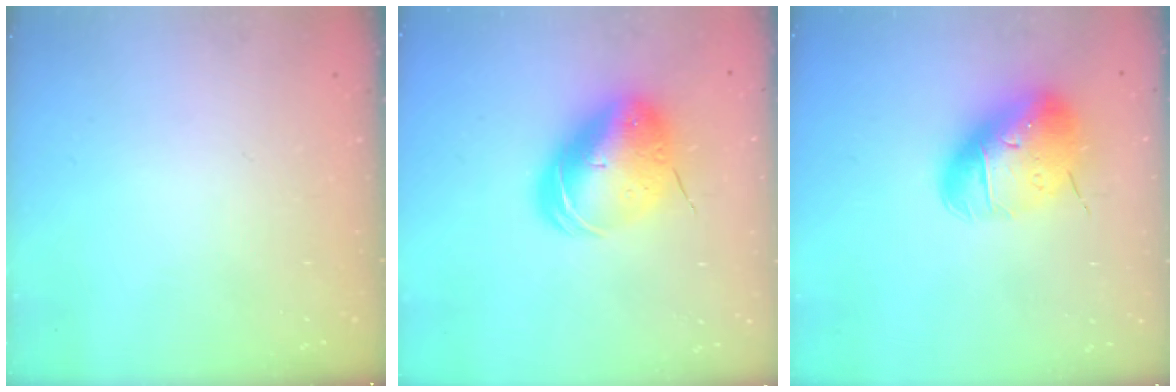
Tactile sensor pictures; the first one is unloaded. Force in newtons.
{"total": 16.2, "press": 15.9, "slide": 3.2}
{"total": 16.6, "press": 16.5, "slide": 2.5}